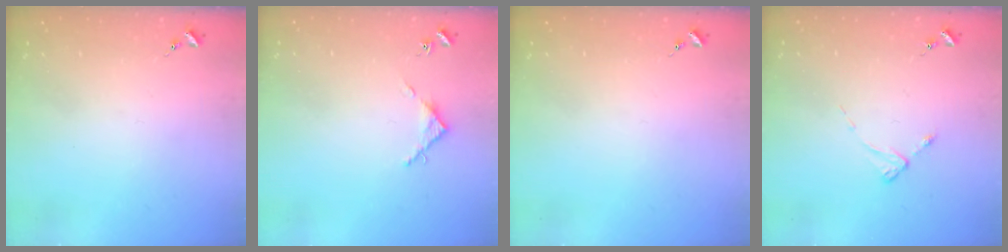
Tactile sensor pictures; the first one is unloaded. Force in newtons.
{"total": 3.6, "press": 3.6, "slide": 0.3}
{"total": 0.0}
{"total": 2.5, "press": 2.5, "slide": 0.3}